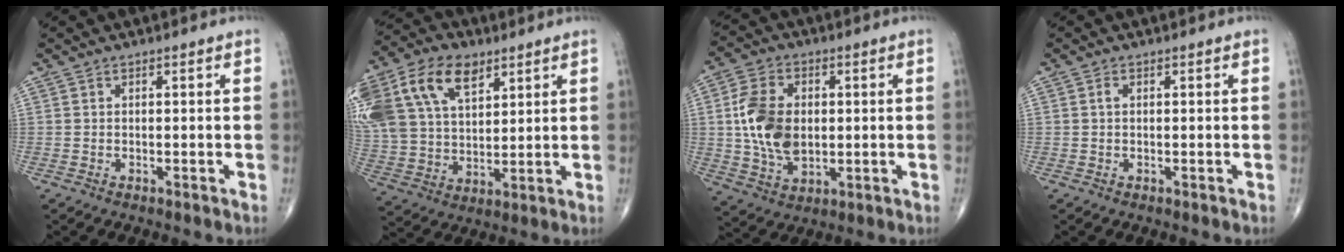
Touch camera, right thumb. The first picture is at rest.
{"total": 24.4, "force": [11.1, 15.5, 15.2], "torque": [-0.353, 0.026, 0.217]}
{"total": 12.5, "force": [0.8, 8.3, 9.3], "torque": [-0.167, 0.000, 0.019]}
{"total": 0.9, "force": [0.2, 0.5, 0.7], "torque": [-0.015, 0.003, 0.003]}